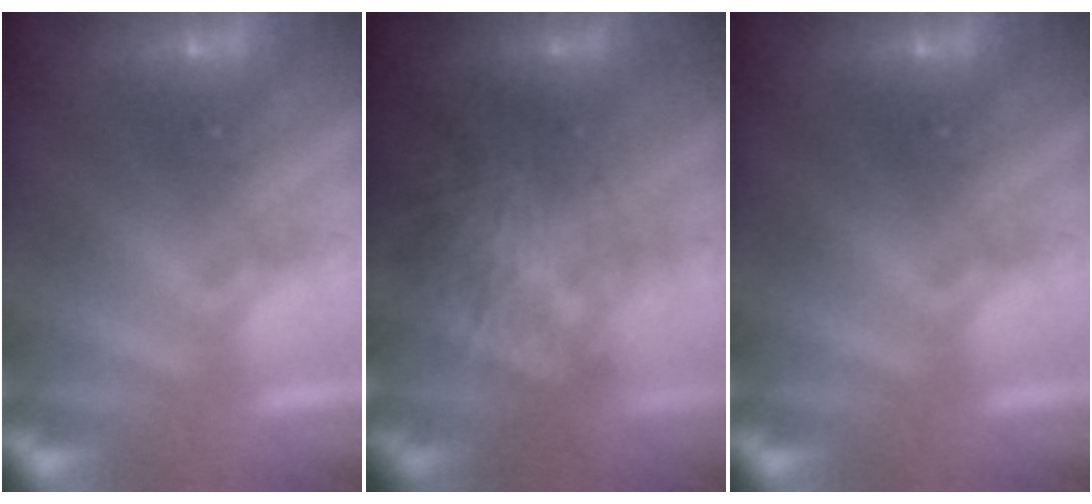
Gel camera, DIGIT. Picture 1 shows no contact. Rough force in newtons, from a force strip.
{"total": 7.8}
{"total": 0.0}